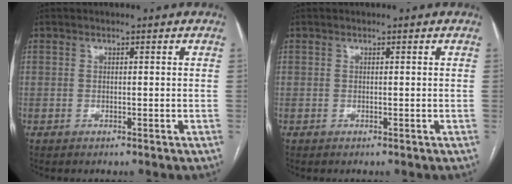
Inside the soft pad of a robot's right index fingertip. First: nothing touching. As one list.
[{"total": 0.0}]